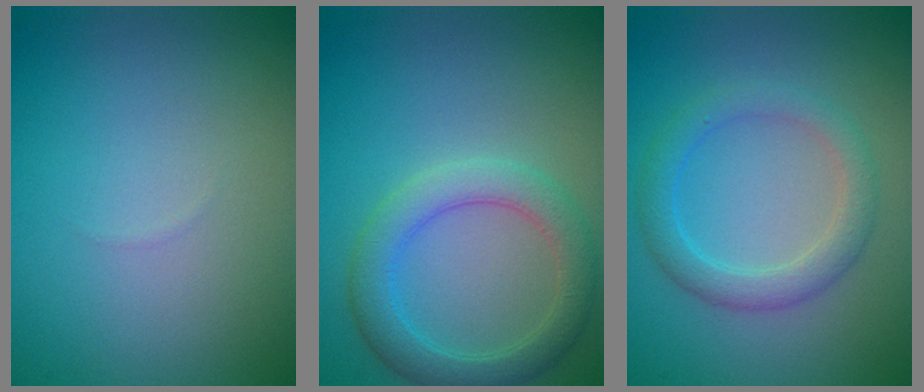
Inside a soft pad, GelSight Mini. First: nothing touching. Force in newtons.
{"total": 3.8, "press": 3.8, "slide": 0.3}
{"total": 3.0, "press": 3.0, "slide": 0.1}